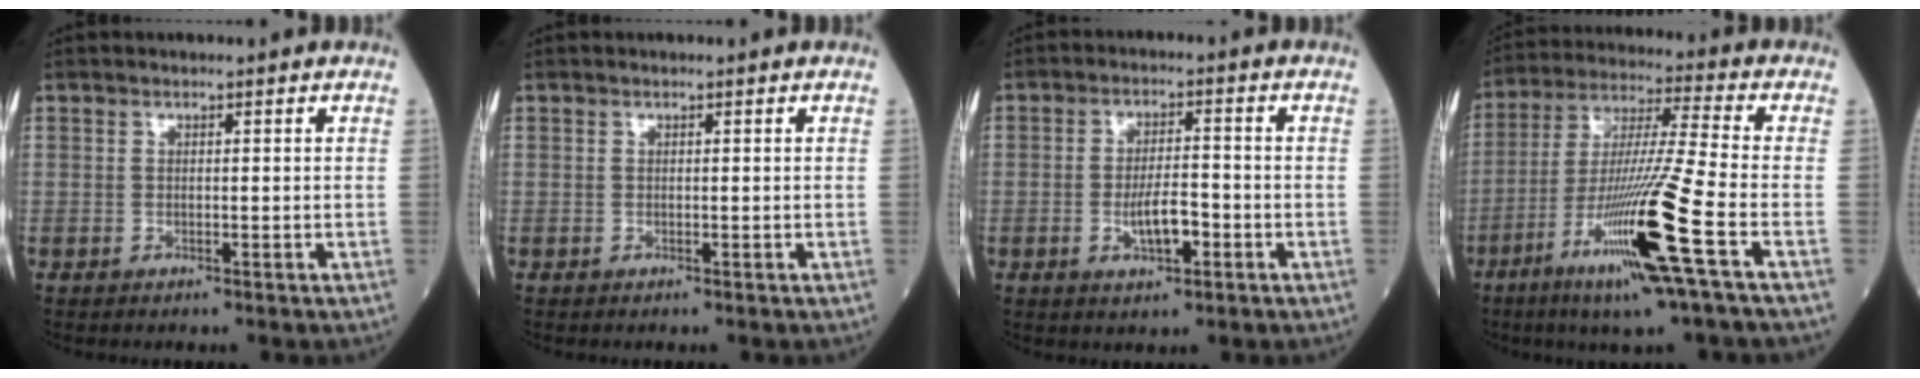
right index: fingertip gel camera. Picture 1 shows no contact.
{"total": 0.0}
{"total": 6.6, "force": [-2.2, 2.0, 5.9], "torque": [-0.109, 0.003, -0.038]}
{"total": 17.1, "force": [-7.1, -1.3, 15.5], "torque": [-0.314, -0.030, -0.136]}